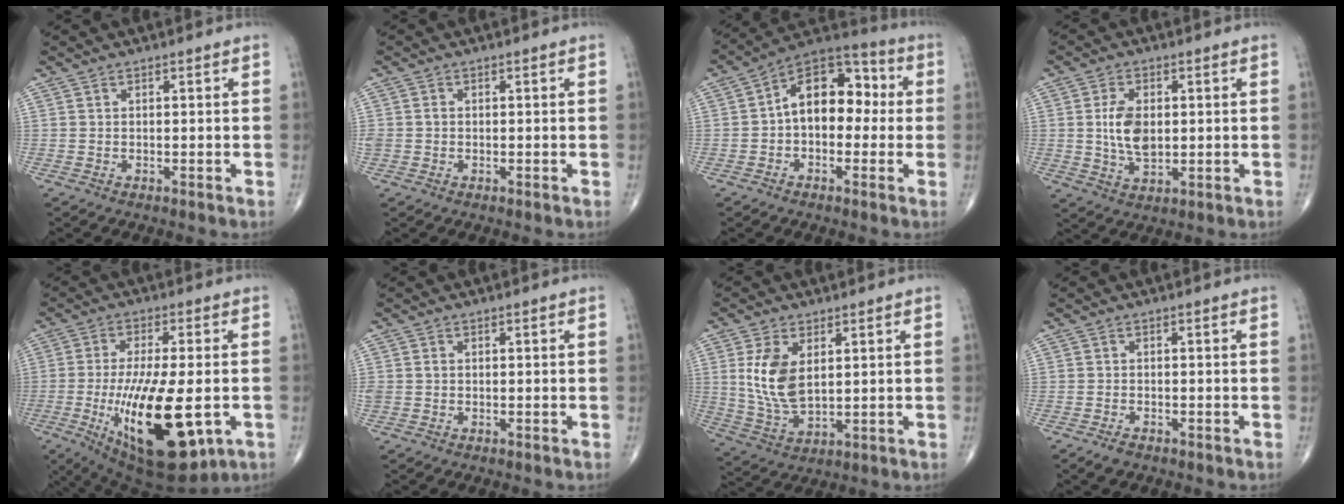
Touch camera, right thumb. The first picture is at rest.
{"total": 1.6, "force": [-0.1, 1.4, 0.7], "torque": [-0.013, 0.005, 0.001]}
{"total": 13.4, "force": [0.4, 8.7, 10.2], "torque": [-0.116, 0.045, -0.011]}
{"total": 7.5, "force": [0.6, 4.4, 6.1], "torque": [-0.106, -0.007, 0.014]}
{"total": 21.8, "force": [-5.0, 8.0, 19.6], "torque": [-0.352, -0.024, -0.060]}
{"total": 1.5, "force": [0.0, 1.3, 0.7], "torque": [-0.014, 0.005, 0.004]}
{"total": 10.2, "force": [2.4, 5.7, 8.1], "torque": [-0.156, -0.014, 0.057]}
{"total": 1.7, "force": [-1.3, 0.9, 0.8], "torque": [-0.016, 0.003, -0.020]}